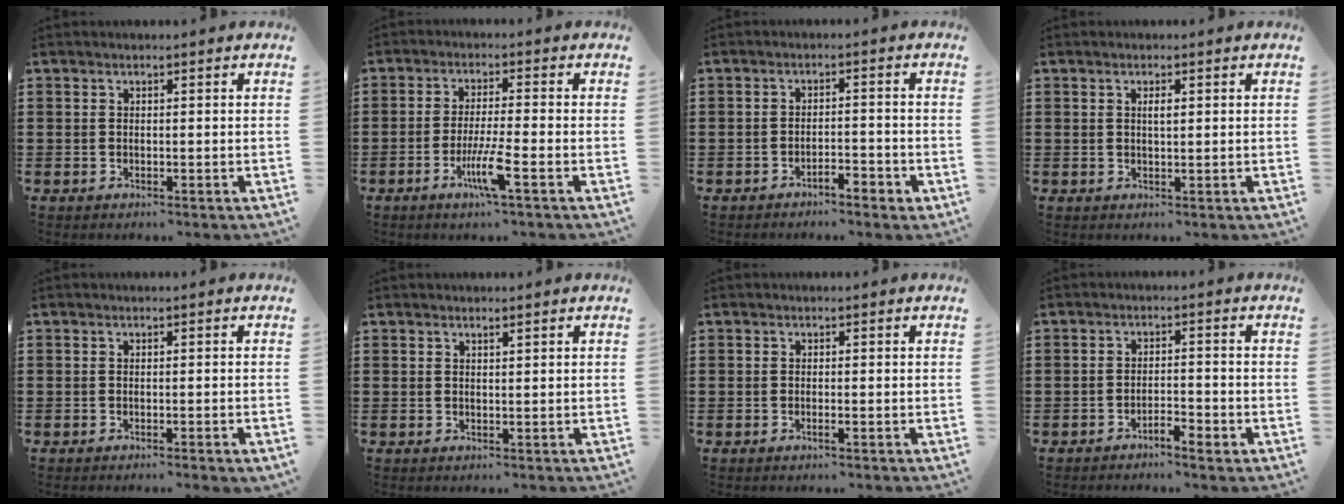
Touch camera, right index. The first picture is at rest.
{"total": 6.2, "force": [-3.0, 0.0, 5.4], "torque": [-0.107, -0.016, -0.056]}
{"total": 2.4, "force": [-2.2, 0.4, 0.8], "torque": [-0.019, 0.005, -0.044]}
{"total": 1.4, "force": [0.4, 0.4, 1.3], "torque": [-0.026, 0.003, 0.005]}
{"total": 0.7, "force": [-0.5, -0.1, 0.4], "torque": [-0.009, -0.002, -0.010]}
{"total": 0.6, "force": [0.5, 0.1, 0.4], "torque": [-0.008, -0.001, 0.010]}
{"total": 0.7, "force": [-0.4, -0.1, 0.5], "torque": [-0.010, -0.003, -0.008]}
{"total": 2.3, "force": [-2.0, 0.5, 1.1], "torque": [-0.022, 0.006, -0.039]}